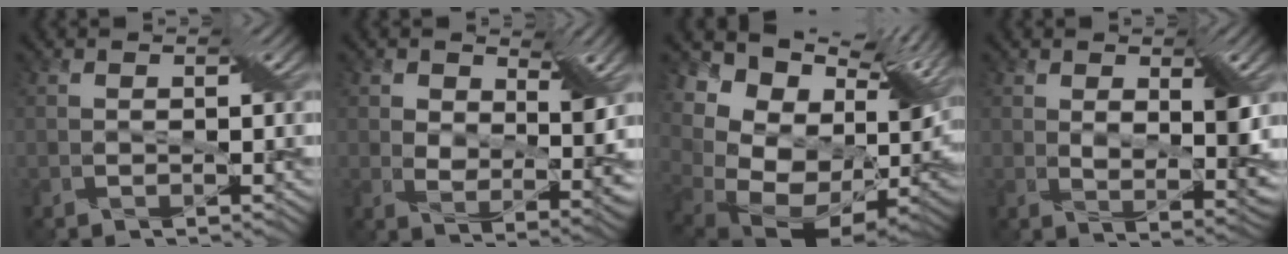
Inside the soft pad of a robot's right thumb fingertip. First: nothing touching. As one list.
[{"total": 5.4, "force": [2.3, 2.7, 4.0], "torque": [-0.068, -0.009, 0.041]}, {"total": 17.3, "force": [4.5, 11.7, 11.9], "torque": [-0.203, -0.003, 0.125]}, {"total": 4.6, "force": [1.8, 1.2, 4.0], "torque": [-0.068, -0.005, 0.036]}]